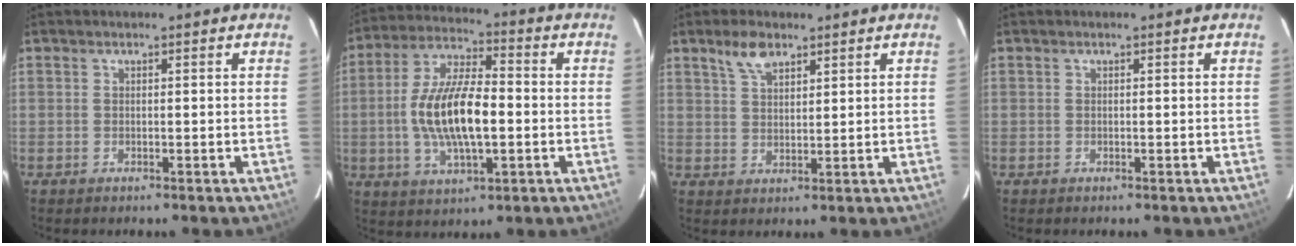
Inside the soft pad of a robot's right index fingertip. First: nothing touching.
{"total": 14.1, "force": [-1.7, 5.1, 13.1], "torque": [-0.261, 0.002, -0.029]}
{"total": 4.5, "force": [3.4, 1.7, 2.3], "torque": [-0.041, 0.006, 0.066]}
{"total": 0.0}